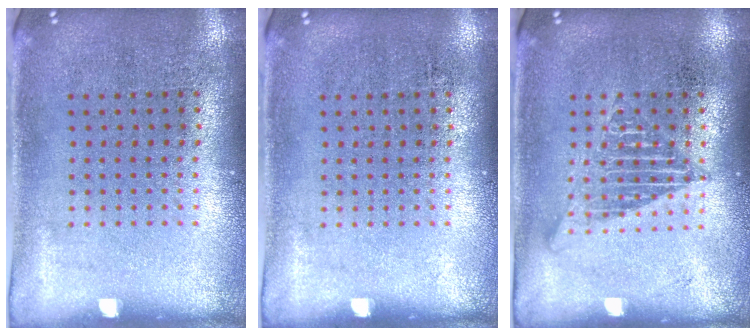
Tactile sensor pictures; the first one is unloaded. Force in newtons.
{"total": 0.0}
{"total": 2.2, "press": 2.2, "slide": 0.2}